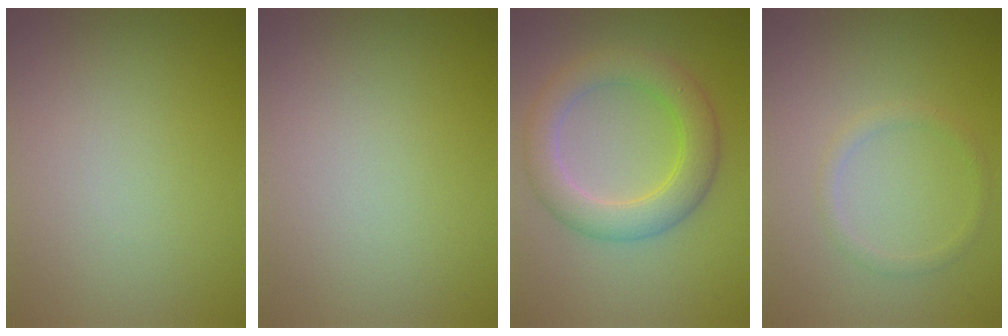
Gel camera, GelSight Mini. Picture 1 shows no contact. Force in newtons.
{"total": 0.0}
{"total": 5.2, "press": 5.1, "slide": 0.4}
{"total": 1.3, "press": 1.2, "slide": 0.0}